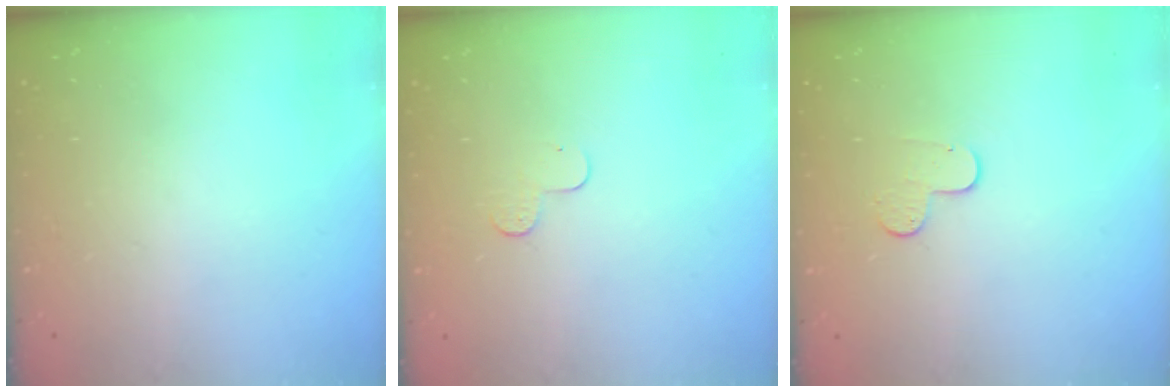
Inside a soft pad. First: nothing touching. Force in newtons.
{"total": 4.5, "press": 4.5, "slide": 0.4}
{"total": 5.9, "press": 5.9, "slide": 0.6}